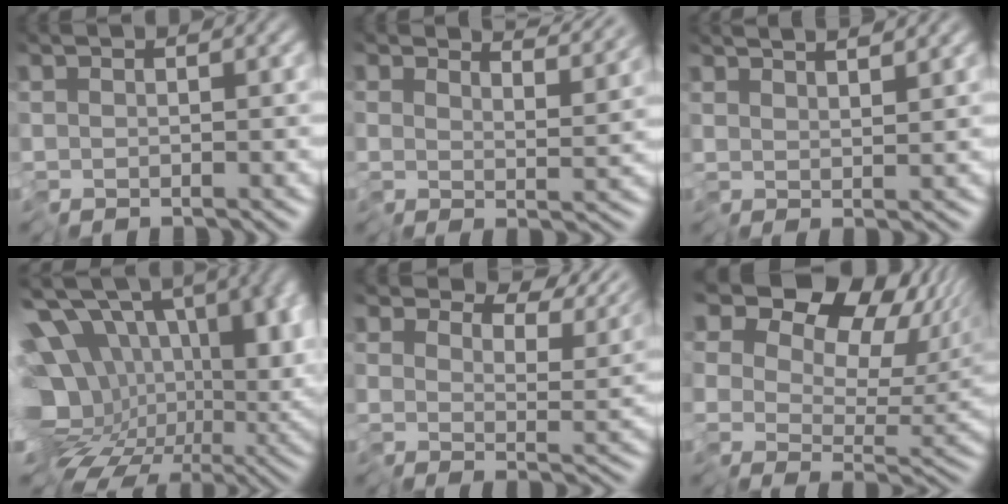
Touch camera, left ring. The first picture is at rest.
{"total": 4.3, "force": [4.3, -0.2, 0.8], "torque": [-0.008, 0.008, 0.060]}
{"total": 3.4, "force": [3.1, -0.1, 1.2], "torque": [-0.014, 0.023, 0.038]}
{"total": 16.1, "force": [1.6, 11.3, 11.3], "torque": [-0.168, -0.012, 0.057]}
{"total": 5.6, "force": [5.1, 1.8, 1.4], "torque": [-0.020, -0.002, 0.084]}
{"total": 15.4, "force": [7.7, 10.1, 8.7], "torque": [-0.152, 0.050, 0.129]}